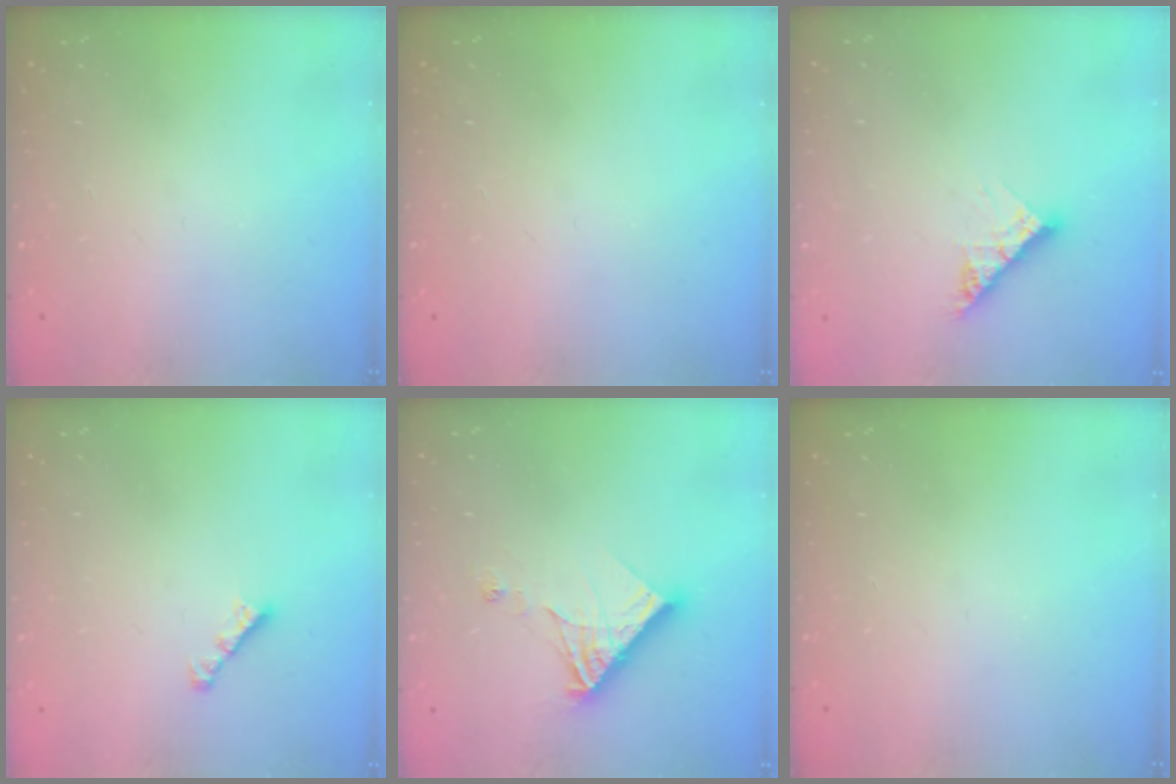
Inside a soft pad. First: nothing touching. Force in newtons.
{"total": 0.0}
{"total": 8.6, "press": 8.5, "slide": 0.9}
{"total": 1.7, "press": 1.6, "slide": 0.5}
{"total": 12.6, "press": 12.6, "slide": 1.4}
{"total": 0.0}